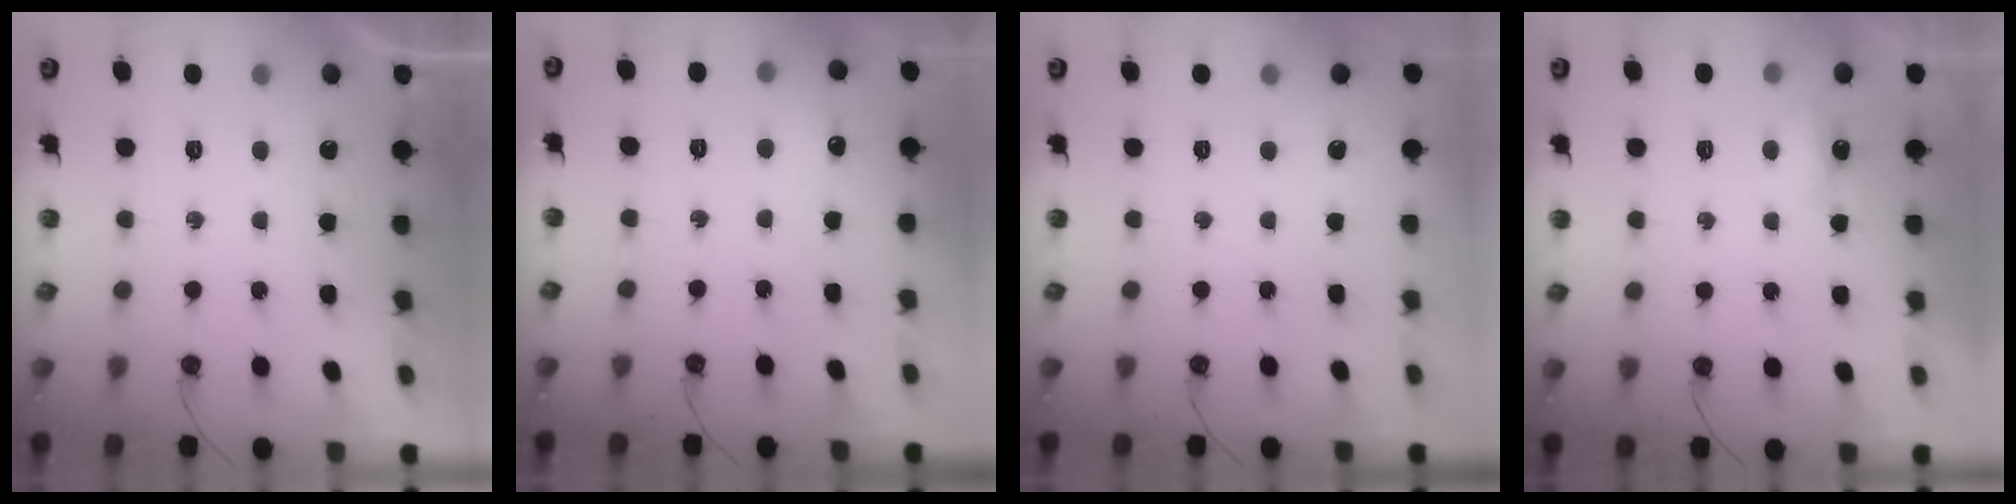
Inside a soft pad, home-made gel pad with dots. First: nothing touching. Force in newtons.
{"total": 5.2, "press": 5.1, "slide": 0.7}
{"total": 0.0}
{"total": 3.6, "press": 3.5, "slide": 0.5}